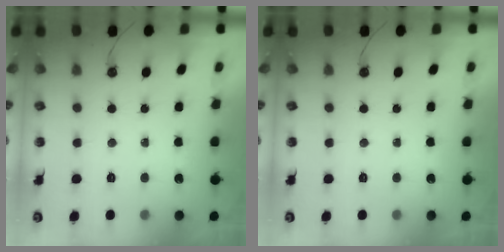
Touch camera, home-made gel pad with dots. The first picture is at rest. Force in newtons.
{"total": 0.0}